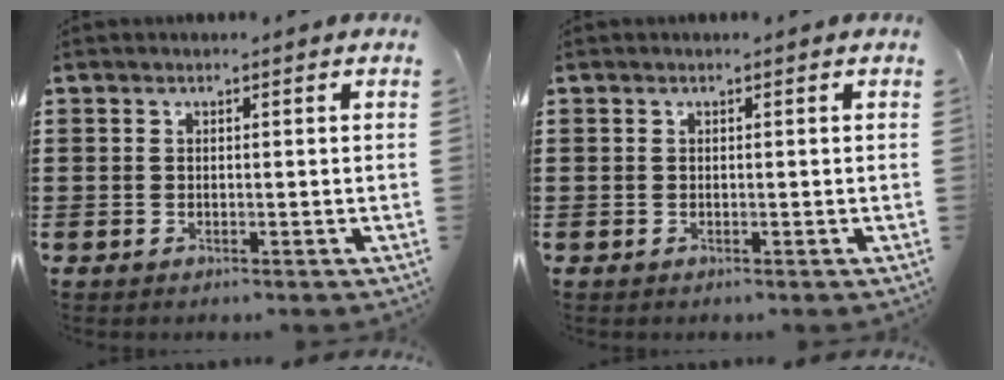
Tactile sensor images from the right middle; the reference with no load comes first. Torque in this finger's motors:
{"motor_torque": [0.45, -0.48, -0.09, 0.02]}